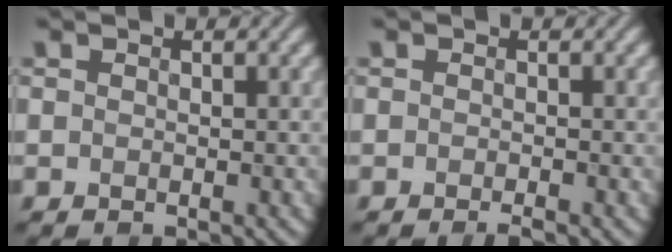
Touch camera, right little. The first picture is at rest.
{"total": 1.1, "force": [-0.7, 0.1, 0.8], "torque": [-0.012, -0.002, -0.015]}